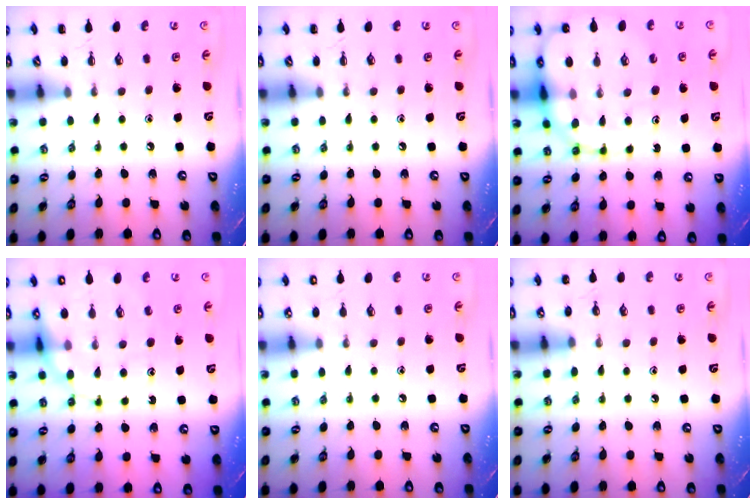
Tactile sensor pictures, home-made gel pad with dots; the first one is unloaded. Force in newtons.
{"total": 0.0}
{"total": 15.7, "press": 15.4, "slide": 3.3}
{"total": 16.6, "press": 16.4, "slide": 2.8}
{"total": 5.9, "press": 5.6, "slide": 1.8}
{"total": 6.8, "press": 6.5, "slide": 1.7}